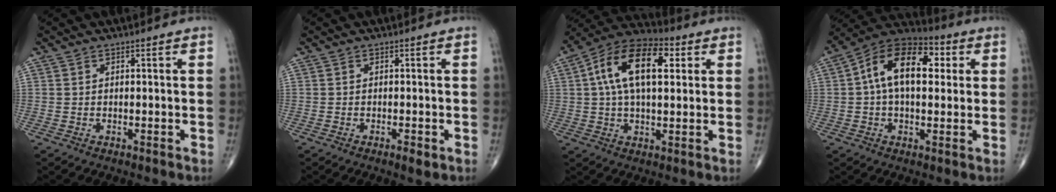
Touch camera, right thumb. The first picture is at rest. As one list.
[{"total": 1.5, "force": [-0.7, 0.4, 1.3], "torque": [-0.020, -0.002, -0.013]}, {"total": 15.8, "force": [3.8, 8.1, 13.0], "torque": [-0.220, 0.025, 0.058]}, {"total": 15.1, "force": [2.6, 8.8, 12.0], "torque": [-0.183, 0.030, 0.033]}]